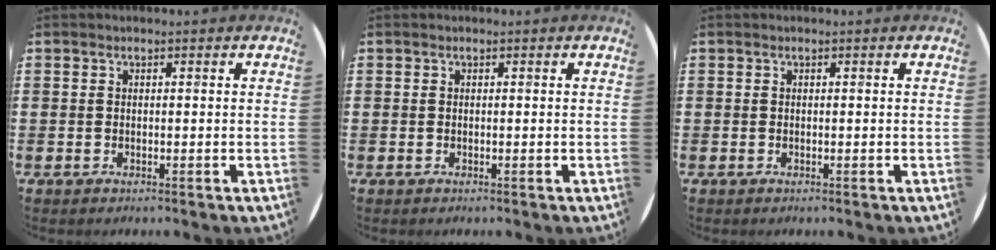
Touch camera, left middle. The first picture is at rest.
{"total": 0.0}
{"total": 0.0}